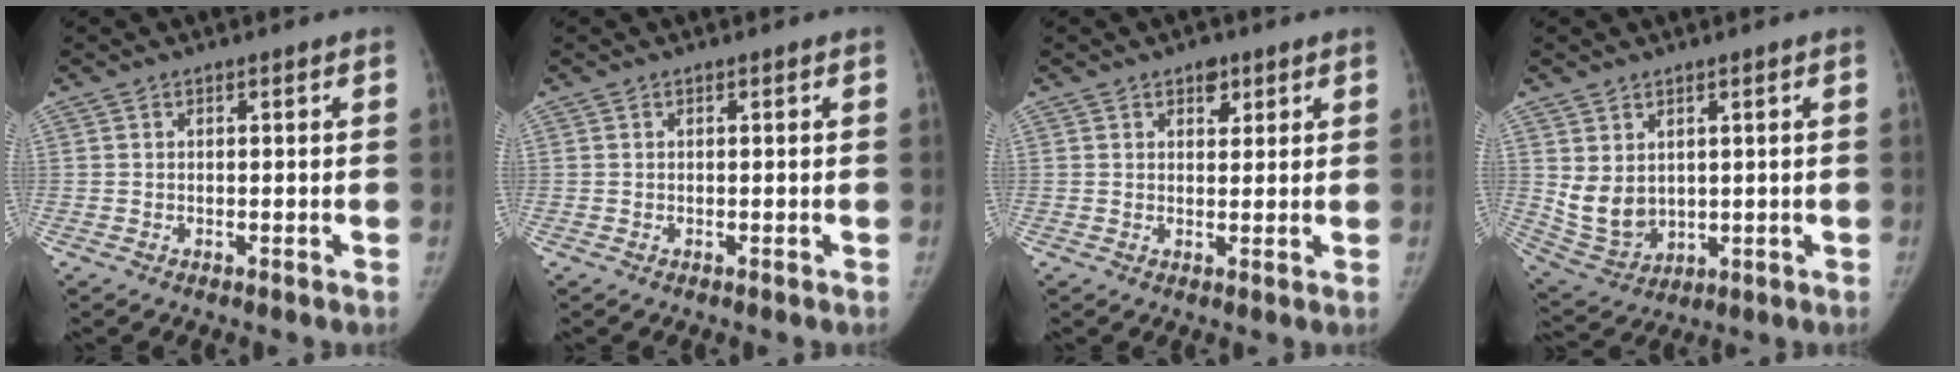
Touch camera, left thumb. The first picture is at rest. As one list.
[{"total": 0.0}, {"total": 3.1, "force": [1.8, 2.0, 1.5], "torque": [-0.001, -0.008, 0.024]}, {"total": 7.9, "force": [1.8, 6.2, 4.6], "torque": [-0.065, -0.020, 0.061]}]